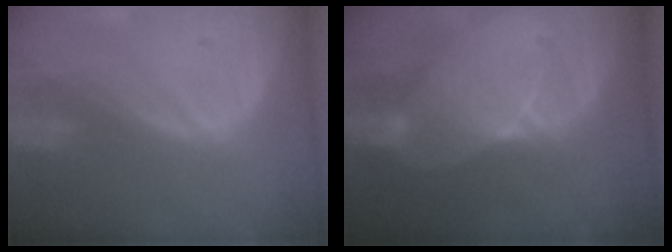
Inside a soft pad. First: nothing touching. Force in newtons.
{"total": 7.1, "press": 6.5, "slide": 2.8}